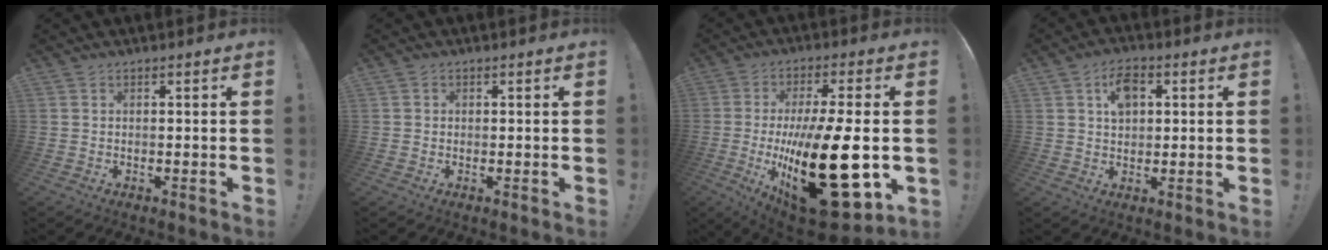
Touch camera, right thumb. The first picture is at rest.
{"total": 0.9, "force": [0.1, 0.9, 0.1], "torque": [0.004, 0.001, 0.001]}
{"total": 29.6, "force": [-4.7, 10.7, 27.2], "torque": [-0.460, 0.005, -0.061]}
{"total": 7.1, "force": [2.3, 4.7, 4.8], "torque": [-0.071, 0.005, 0.042]}